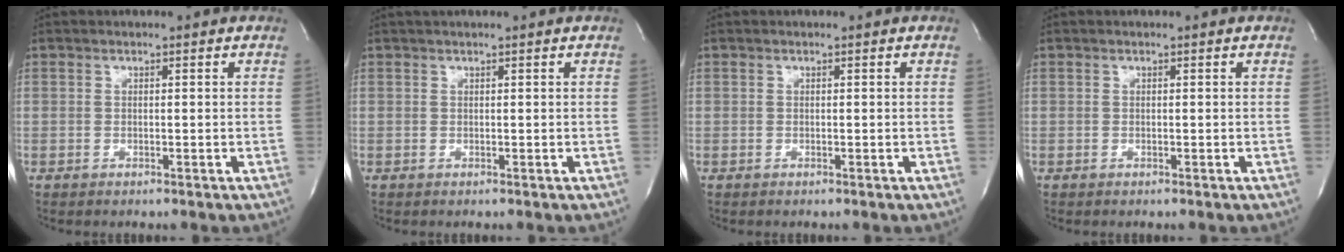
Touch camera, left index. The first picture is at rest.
{"total": 2.1, "force": [1.8, 0.1, 1.1], "torque": [-0.014, 0.025, 0.023]}
{"total": 0.0}
{"total": 0.0}